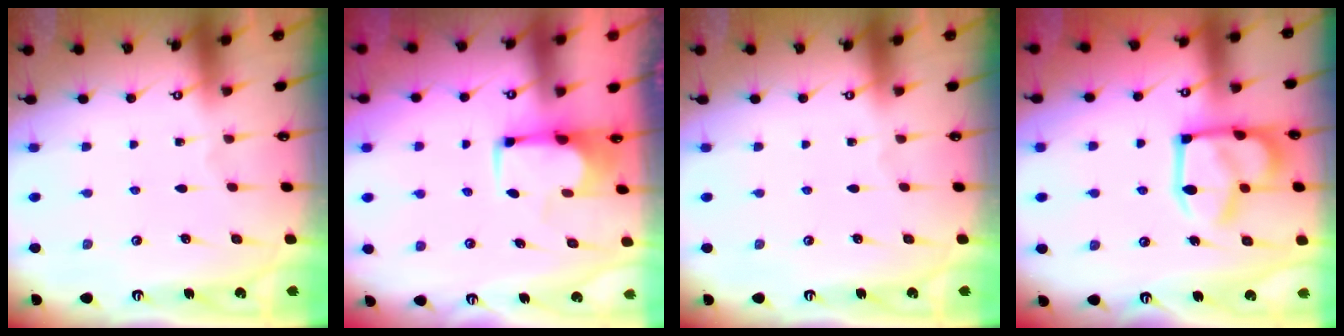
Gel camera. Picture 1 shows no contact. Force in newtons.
{"total": 2.0, "press": 1.7, "slide": 1.0}
{"total": 0.0}
{"total": 17.4, "press": 17.3, "slide": 1.9}